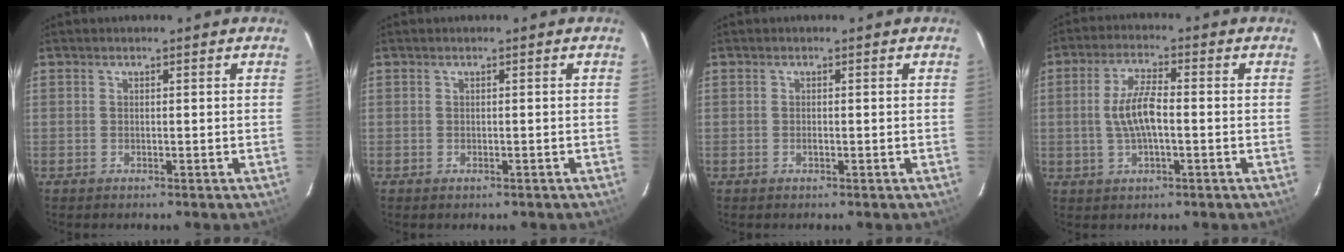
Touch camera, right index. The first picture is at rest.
{"total": 0.9, "force": [-0.6, 0.6, 0.4], "torque": [-0.007, -0.004, -0.005]}
{"total": 0.6, "force": [-0.3, 0.3, 0.4], "torque": [-0.007, 0.001, -0.006]}
{"total": 6.9, "force": [-0.8, 2.2, 6.5], "torque": [-0.126, 0.006, -0.014]}